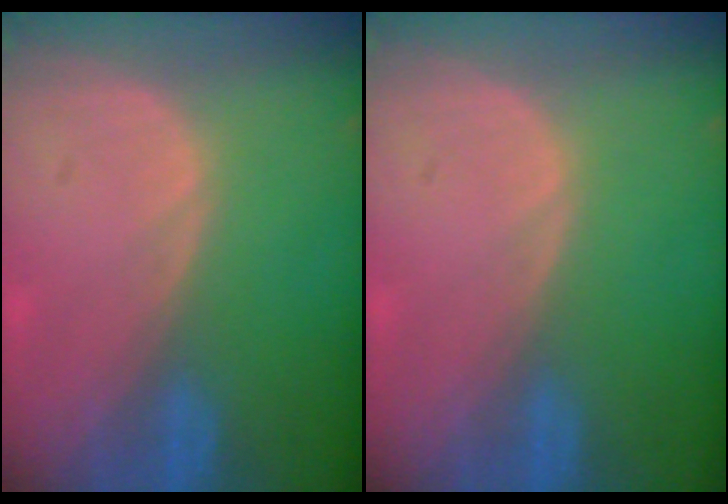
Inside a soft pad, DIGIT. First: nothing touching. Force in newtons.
{"total": 0.0}